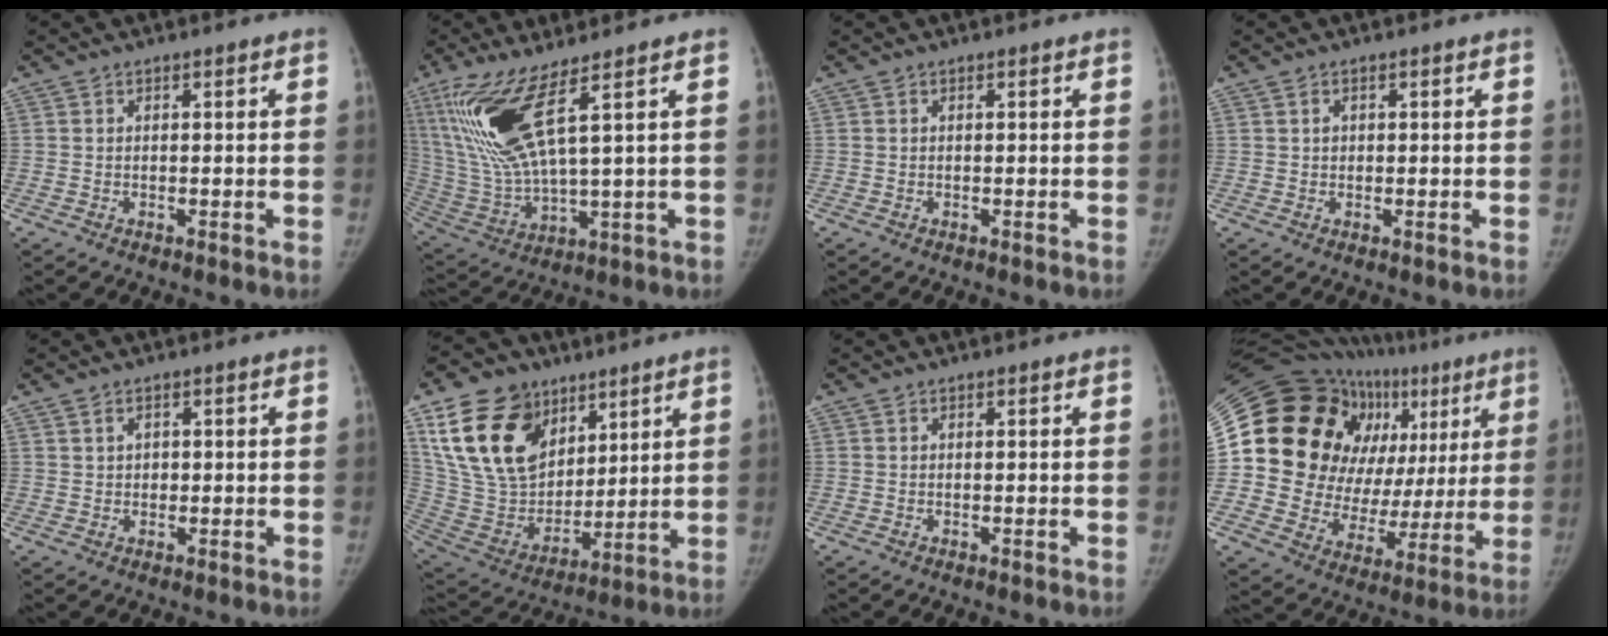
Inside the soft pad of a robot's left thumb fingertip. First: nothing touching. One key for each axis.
{"total": 15.2, "fx": 7.3, "fy": 2.8, "fz": 13.1, "tx": -0.305, "ty": -0.038, "tz": 0.160}
{"total": 0.0}
{"total": 1.1, "fx": 0.4, "fy": 0.9, "fz": 0.4, "tx": -0.001, "ty": 0.000, "tz": 0.006}
{"total": 1.7, "fx": 0.6, "fy": 1.4, "fz": 0.7, "tx": -0.003, "ty": -0.003, "tz": 0.011}
{"total": 23.2, "fx": 11.6, "fy": 15.9, "fz": 12.3, "tx": -0.217, "ty": -0.031, "tz": 0.225}
{"total": 0.0}
{"total": 32.0, "fx": 10.8, "fy": 20.2, "fz": 22.4, "tx": -0.307, "ty": 0.048, "tz": 0.191}